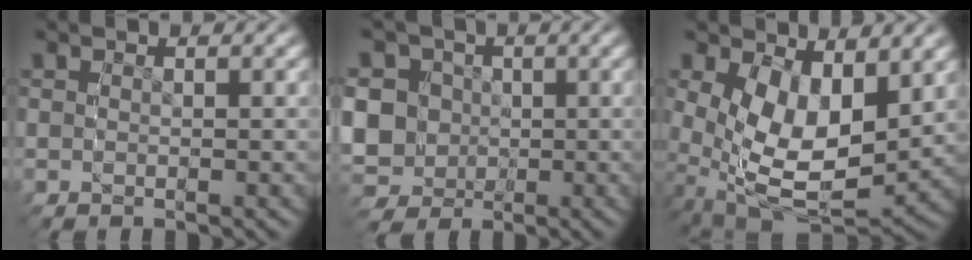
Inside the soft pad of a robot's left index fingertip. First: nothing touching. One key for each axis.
{"total": 12.9, "fx": 0.0, "fy": 11.9, "fz": 4.9, "tx": -0.125, "ty": -0.032, "tz": -0.009}
{"total": 10.2, "fx": -0.9, "fy": 6.9, "fz": 7.5, "tx": -0.152, "ty": -0.058, "tz": 0.007}